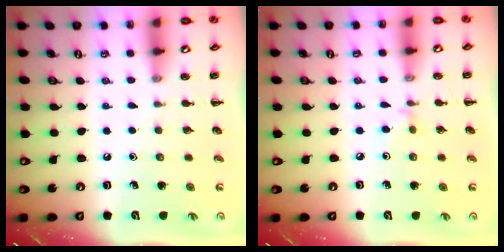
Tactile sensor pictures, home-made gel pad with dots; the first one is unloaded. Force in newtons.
{"total": 2.9, "press": 2.8, "slide": 0.9}